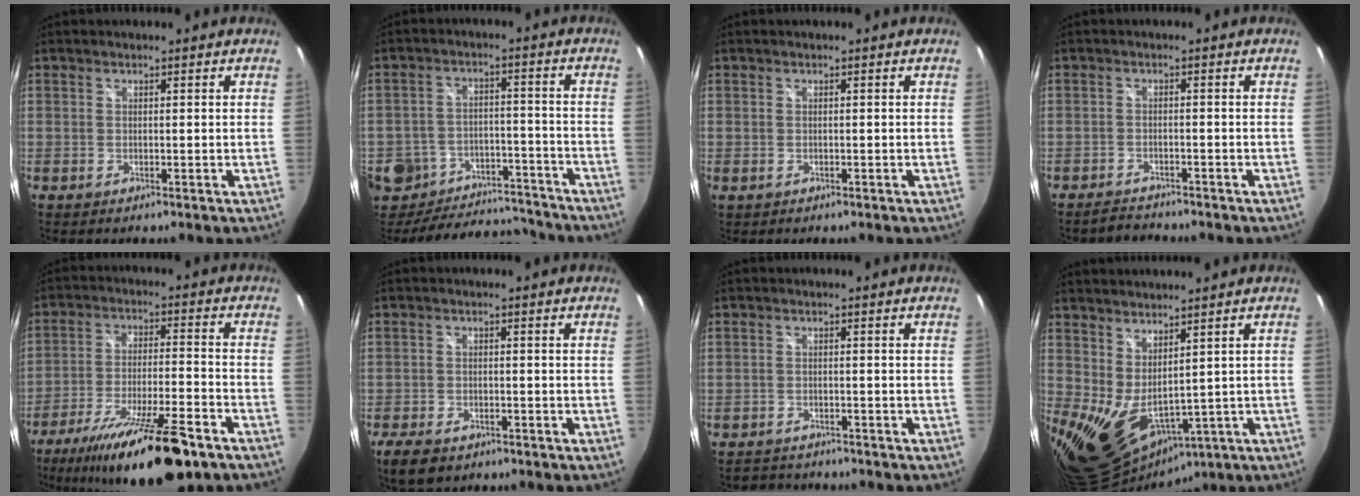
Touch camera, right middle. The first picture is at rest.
{"total": 17.1, "force": [-13.4, 9.2, 5.5], "torque": [-0.135, 0.013, -0.166]}
{"total": 0.9, "force": [0.0, 0.7, 0.5], "torque": [-0.011, -0.001, 0.001]}
{"total": 2.6, "force": [-2.5, 0.9, 0.0], "torque": [-0.009, -0.001, -0.043]}
{"total": 19.8, "force": [-14.3, 3.6, 13.2], "torque": [-0.243, -0.039, -0.230]}
{"total": 6.3, "force": [-4.2, 3.5, 3.2], "torque": [-0.083, -0.019, -0.072]}
{"total": 4.0, "force": [-3.6, 1.7, 0.2], "torque": [-0.013, 0.000, -0.056]}
{"total": 11.3, "force": [0.9, 6.2, 9.5], "torque": [-0.179, -0.036, 0.043]}